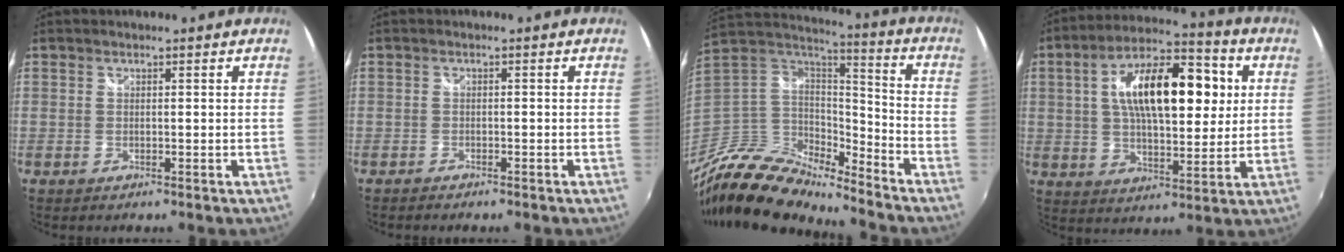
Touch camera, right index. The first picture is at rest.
{"total": 1.9, "force": [-1.7, 0.6, 0.6], "torque": [-0.021, -0.007, -0.031]}
{"total": 16.3, "force": [-13.2, 5.7, 7.7], "torque": [-0.174, -0.008, -0.254]}
{"total": 18.7, "force": [4.0, 8.1, 16.3], "torque": [-0.285, 0.031, 0.058]}